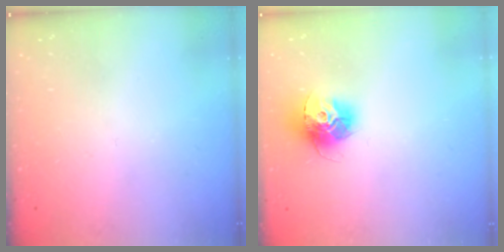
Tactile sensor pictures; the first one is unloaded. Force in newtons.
{"total": 13.4, "press": 13.3, "slide": 1.2}